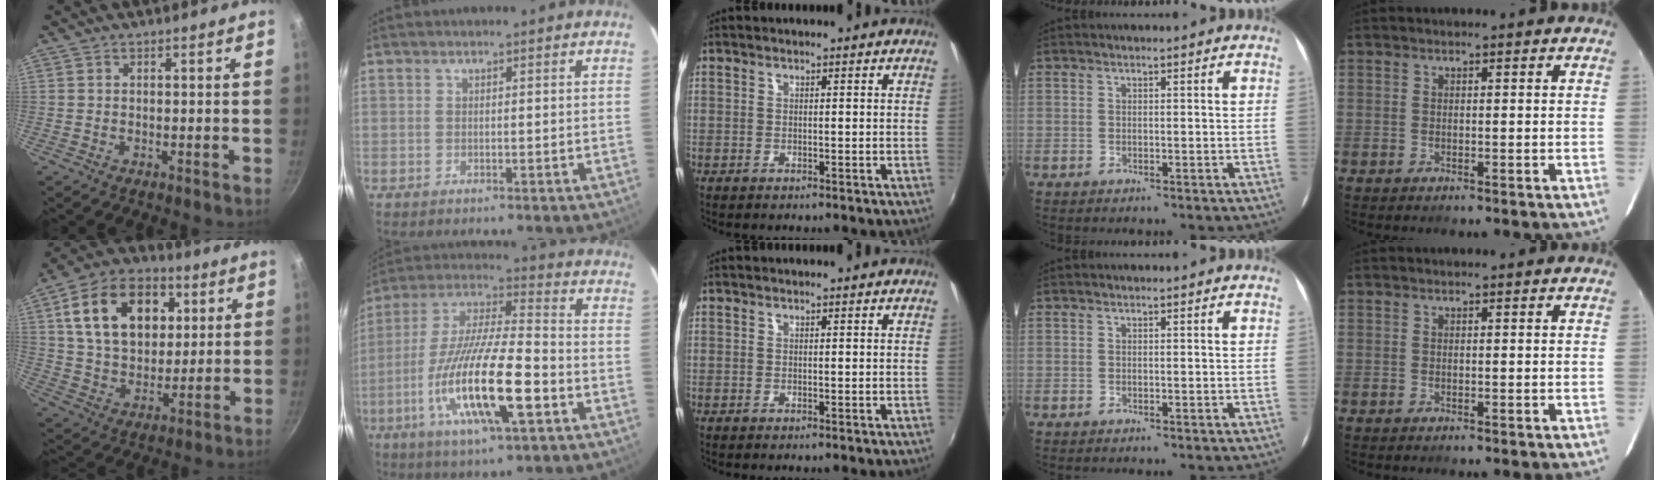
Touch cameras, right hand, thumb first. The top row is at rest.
{"thumb": {"total": 20.2, "force": [5.9, 13.9, 13.3], "torque": [-0.198, 0.000, 0.097]}, "index": {"total": 19.9, "force": [-7.2, 4.2, 18.0], "torque": [-0.350, -0.028, -0.135]}}